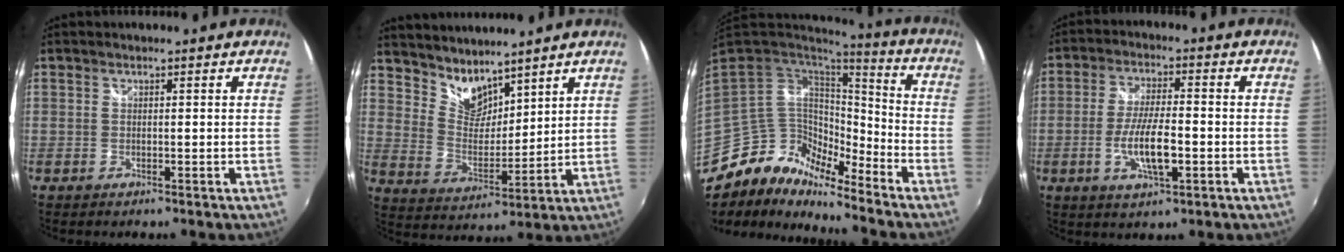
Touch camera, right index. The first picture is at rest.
{"total": 8.8, "force": [7.6, 3.5, 2.9], "torque": [-0.048, -0.002, 0.150]}
{"total": 11.6, "force": [-9.3, 4.4, 5.2], "torque": [-0.081, 0.007, -0.195]}
{"total": 9.0, "force": [-2.5, 2.5, 8.3], "torque": [-0.163, -0.007, -0.045]}